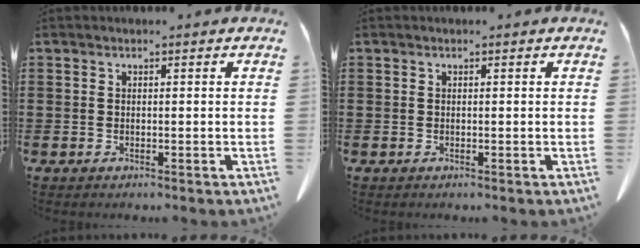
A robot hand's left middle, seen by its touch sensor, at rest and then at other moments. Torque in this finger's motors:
{"motor_torque": [-0.81, 0.93, -0.02, 0.00]}